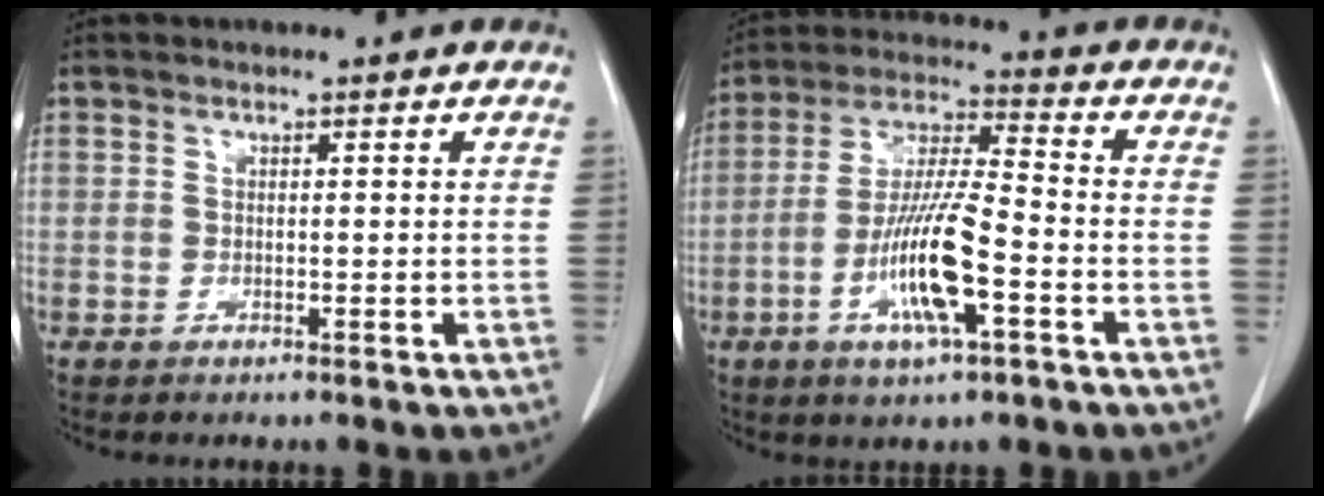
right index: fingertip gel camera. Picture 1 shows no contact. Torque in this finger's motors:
{"motor_torque": [1.88, -0.25, 0.61, 0.21]}